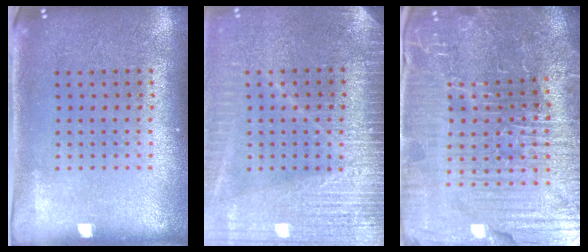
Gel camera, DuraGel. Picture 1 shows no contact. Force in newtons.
{"total": 3.8, "press": 3.3, "slide": 1.9}
{"total": 6.2, "press": 5.8, "slide": 2.1}